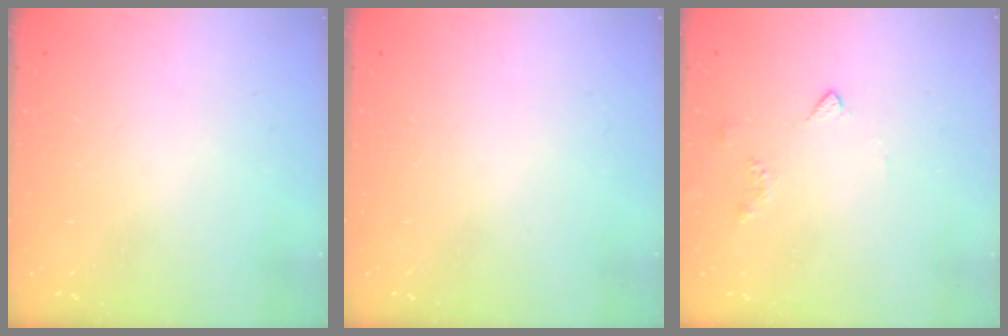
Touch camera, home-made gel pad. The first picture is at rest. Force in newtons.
{"total": 0.0}
{"total": 2.9, "press": 2.8, "slide": 0.7}